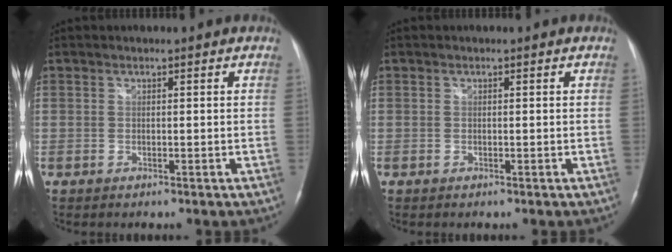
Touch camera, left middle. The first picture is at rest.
{"total": 0.0}